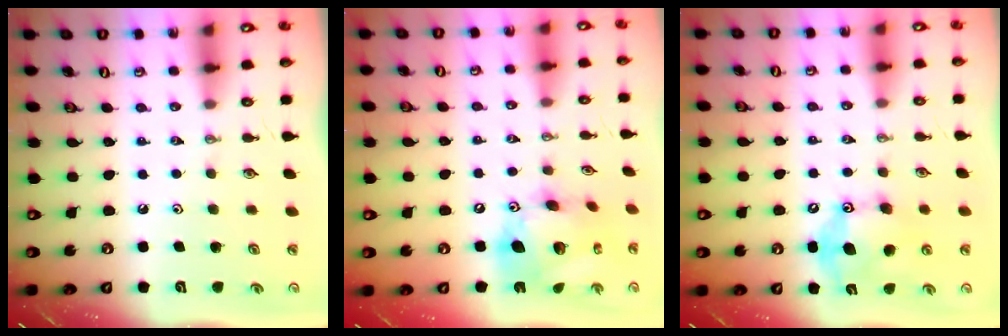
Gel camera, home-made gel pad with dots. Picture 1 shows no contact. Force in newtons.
{"total": 18.1, "press": 18.0, "slide": 1.8}
{"total": 12.8, "press": 12.8, "slide": 0.2}